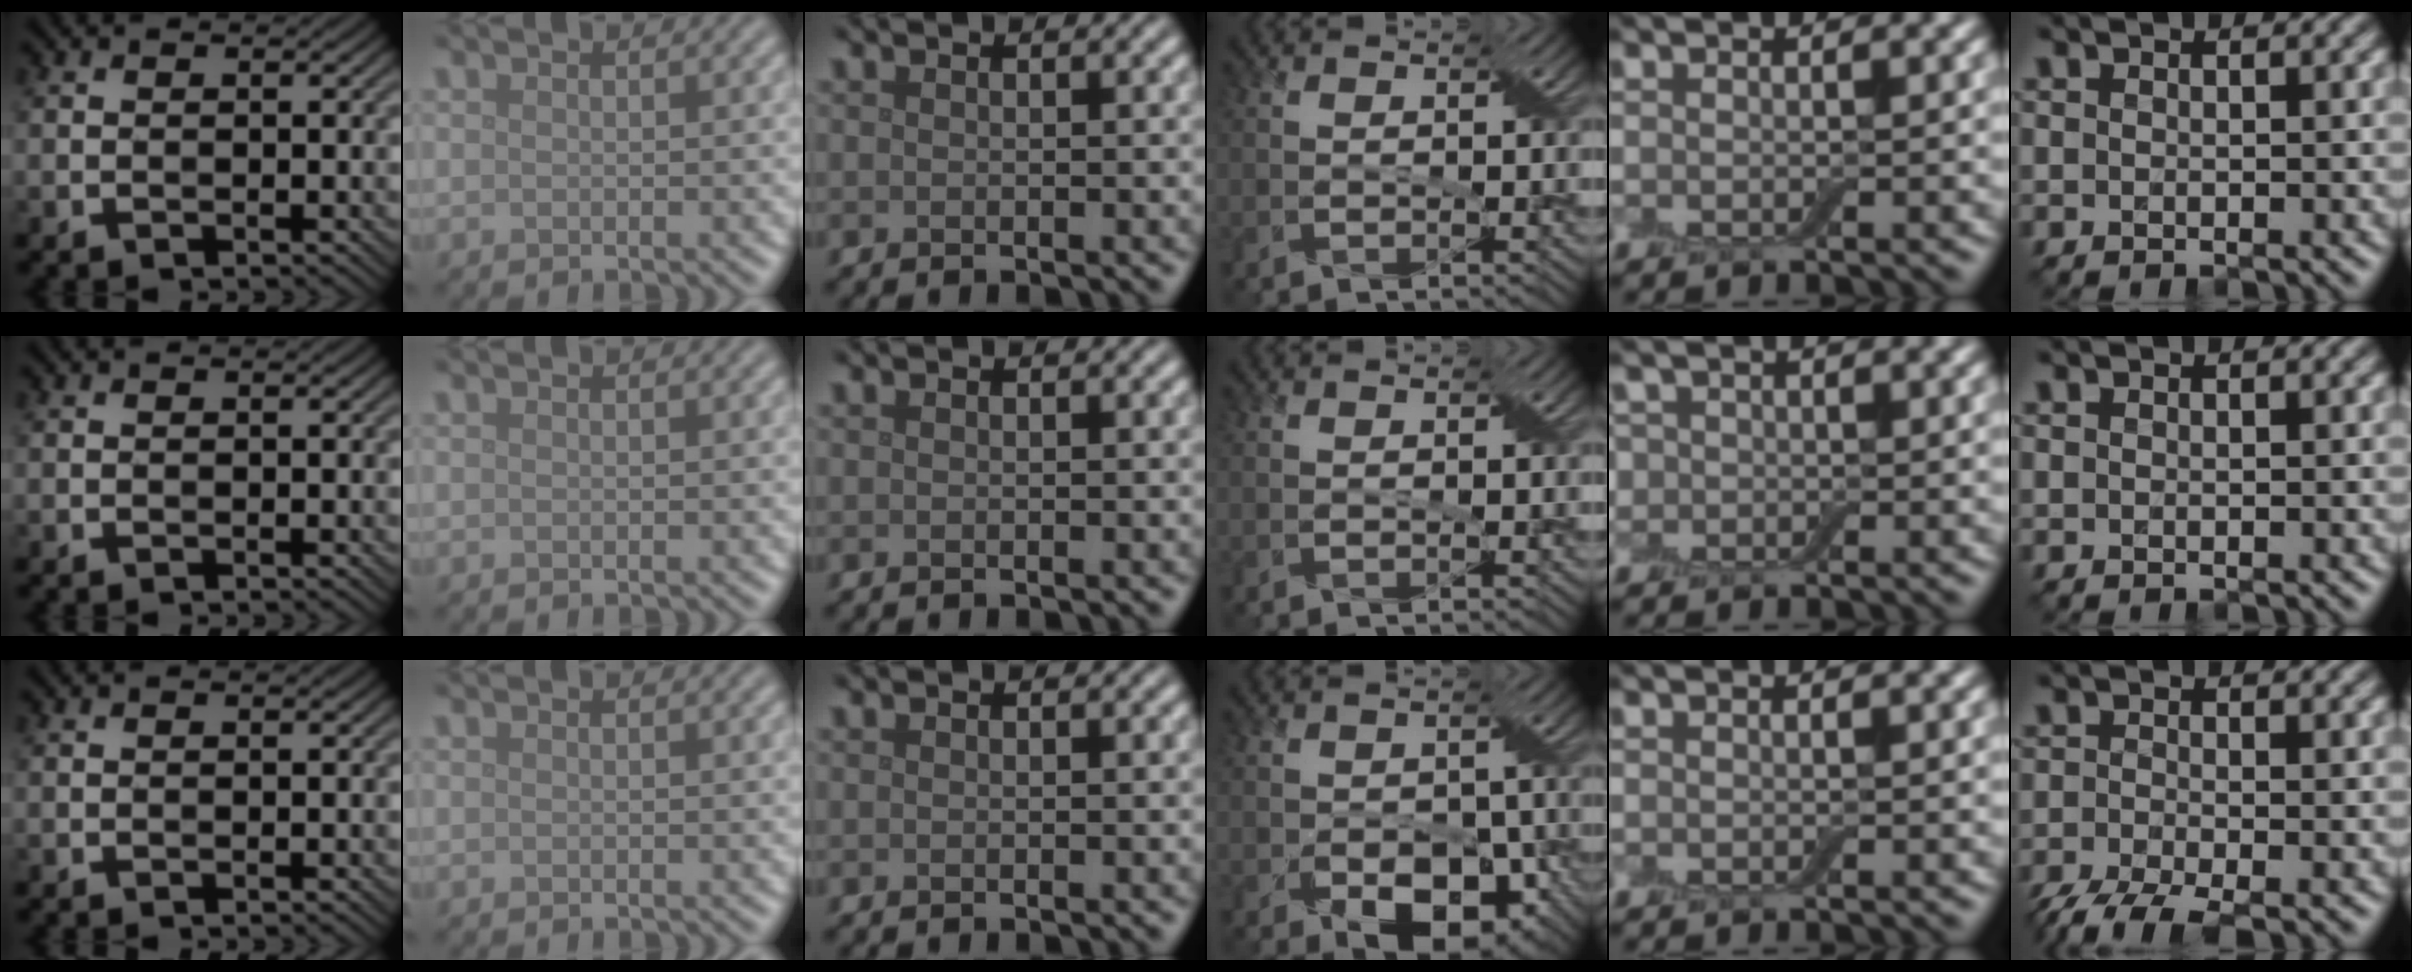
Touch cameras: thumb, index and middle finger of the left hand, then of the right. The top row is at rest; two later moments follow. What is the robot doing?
{"motion": "fold", "object": "bandage"}